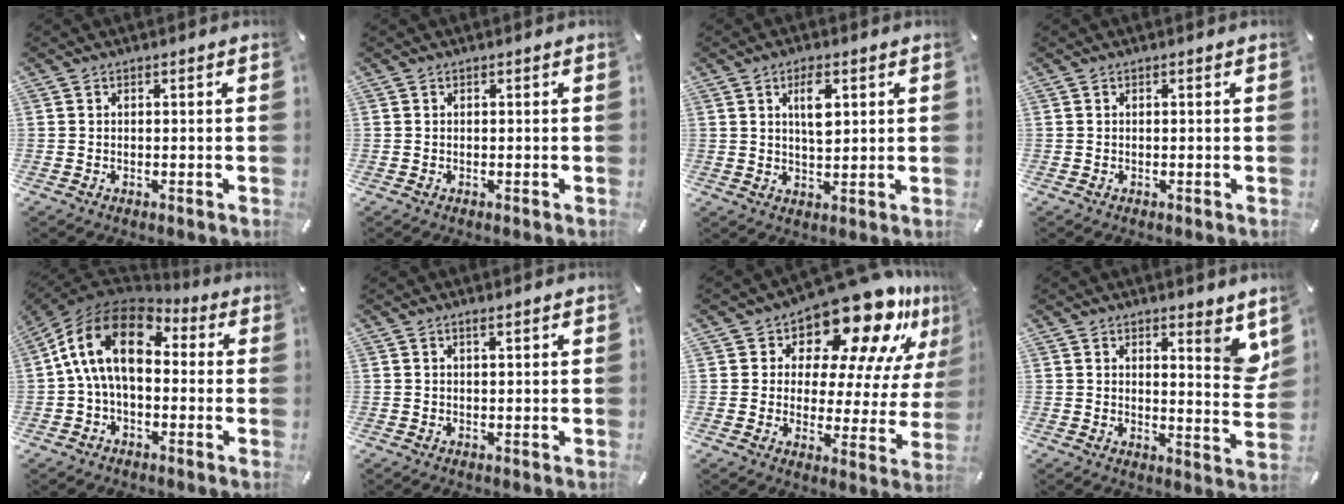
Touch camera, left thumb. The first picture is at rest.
{"total": 0.0}
{"total": 7.1, "force": [2.6, 3.0, 5.9], "torque": [-0.092, -0.007, 0.038]}
{"total": 0.0}
{"total": 16.2, "force": [2.2, 9.9, 12.5], "torque": [-0.254, 0.012, 0.035]}
{"total": 1.3, "force": [0.8, 0.1, 1.0], "torque": [-0.019, -0.001, 0.014]}
{"total": 18.7, "force": [14.5, 7.3, 9.4], "torque": [-0.132, -0.127, 0.239]}
{"total": 8.2, "force": [5.6, 2.9, 5.2], "torque": [-0.049, -0.048, 0.094]}